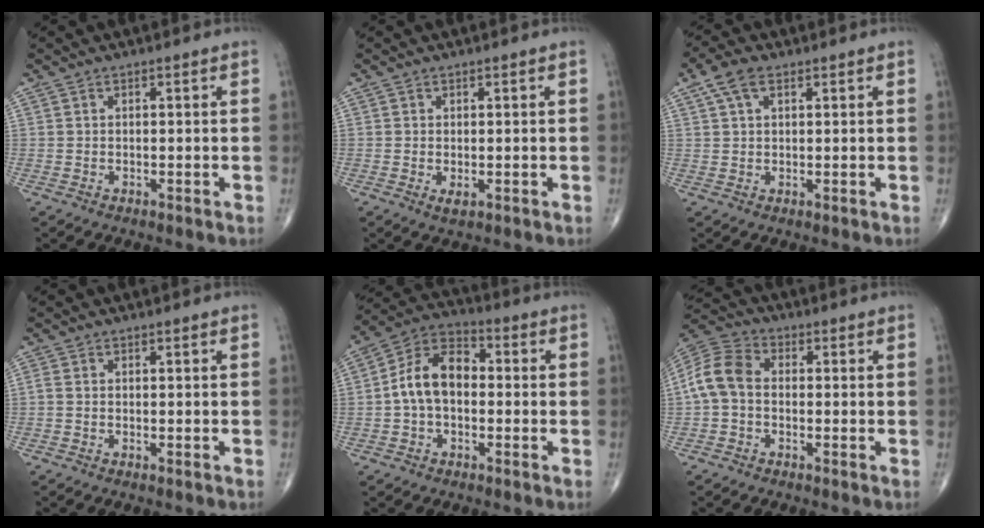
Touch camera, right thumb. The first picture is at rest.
{"total": 1.1, "force": [-0.2, 0.5, 0.9], "torque": [-0.011, -0.005, -0.001]}
{"total": 4.8, "force": [2.3, 2.5, 3.4], "torque": [-0.067, 0.011, 0.046]}
{"total": 1.0, "force": [-0.2, 0.3, 0.9], "torque": [-0.025, -0.002, -0.006]}
{"total": 10.8, "force": [-0.5, 7.1, 8.1], "torque": [-0.138, 0.035, -0.023]}
{"total": 8.6, "force": [-0.6, 6.0, 6.1], "torque": [-0.119, 0.024, -0.027]}